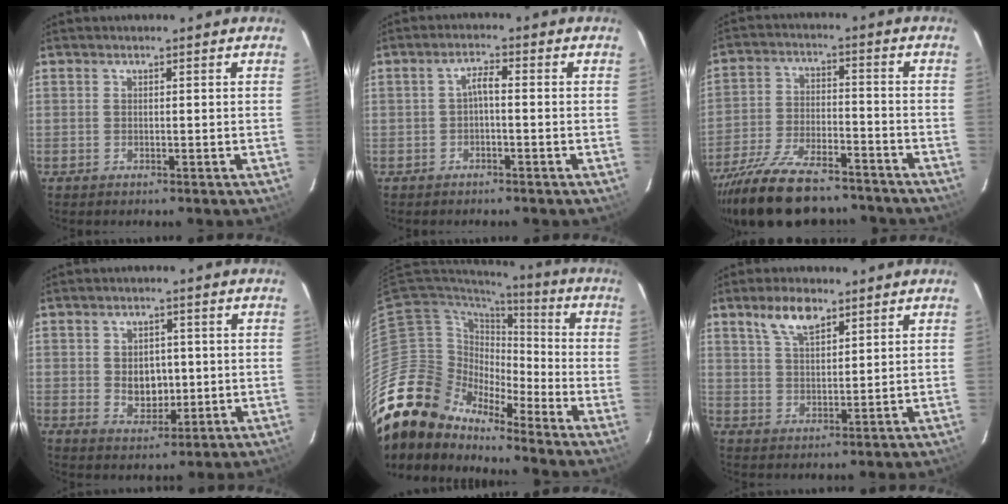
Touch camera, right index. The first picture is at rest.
{"total": 2.1, "force": [-0.6, 0.2, 2.0], "torque": [-0.041, 0.007, -0.013]}
{"total": 20.3, "force": [-16.8, 6.6, 9.3], "torque": [-0.193, -0.022, -0.262]}
{"total": 5.8, "force": [-0.1, 4.5, 3.7], "torque": [-0.062, -0.001, 0.010]}
{"total": 14.6, "force": [-13.5, 5.3, 1.8], "torque": [-0.053, 0.018, -0.265]}
{"total": 6.4, "force": [4.4, 2.3, 4.0], "torque": [-0.073, 0.005, 0.085]}